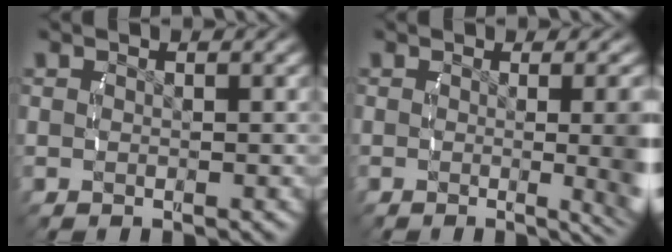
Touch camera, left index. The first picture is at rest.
{"total": 5.8, "force": [-0.5, 1.2, 5.6], "torque": [-0.055, -0.001, -0.012]}